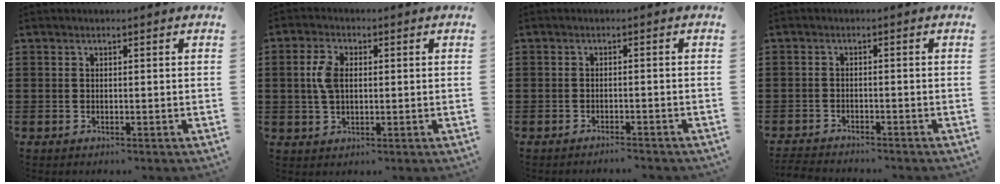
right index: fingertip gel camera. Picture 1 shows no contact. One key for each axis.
{"total": 4.3, "fx": 0.6, "fy": 2.5, "fz": 3.5, "tx": -0.083, "ty": 0.009, "tz": 0.006}
{"total": 1.3, "fx": -1.2, "fy": 0.0, "fz": 0.3, "tx": -0.009, "ty": 0.002, "tz": -0.025}
{"total": 1.9, "fx": -1.9, "fy": 0.1, "fz": -0.1, "tx": -0.004, "ty": 0.001, "tz": -0.042}